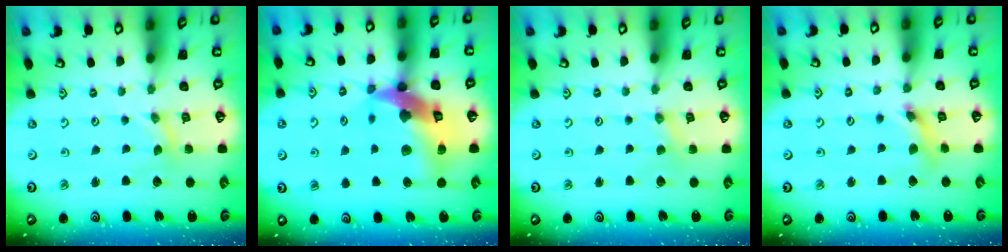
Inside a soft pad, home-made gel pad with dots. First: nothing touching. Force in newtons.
{"total": 18.4, "press": 18.2, "slide": 2.4}
{"total": 0.8, "press": 0.8, "slide": 0.1}
{"total": 5.0, "press": 5.0, "slide": 0.5}